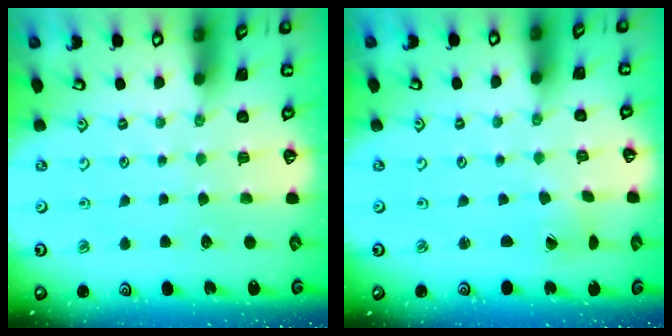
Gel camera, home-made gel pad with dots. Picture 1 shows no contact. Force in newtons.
{"total": 1.7, "press": 1.7, "slide": 0.1}